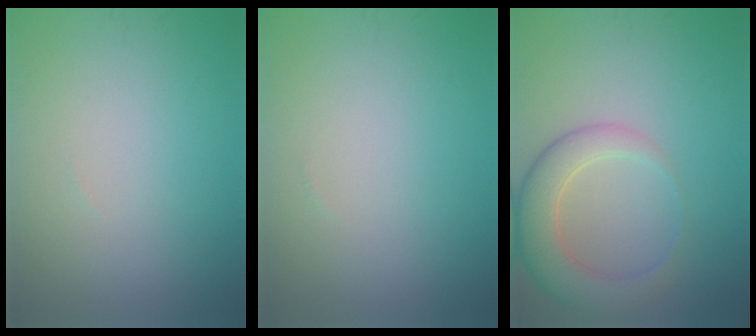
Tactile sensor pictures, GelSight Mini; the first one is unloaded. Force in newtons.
{"total": 0.0}
{"total": 4.9, "press": 4.9, "slide": 0.5}